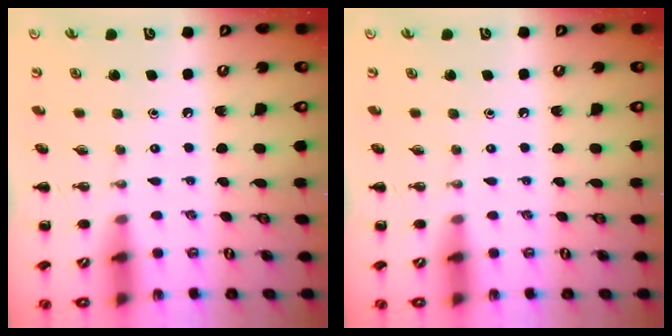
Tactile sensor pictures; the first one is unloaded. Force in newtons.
{"total": 0.0}